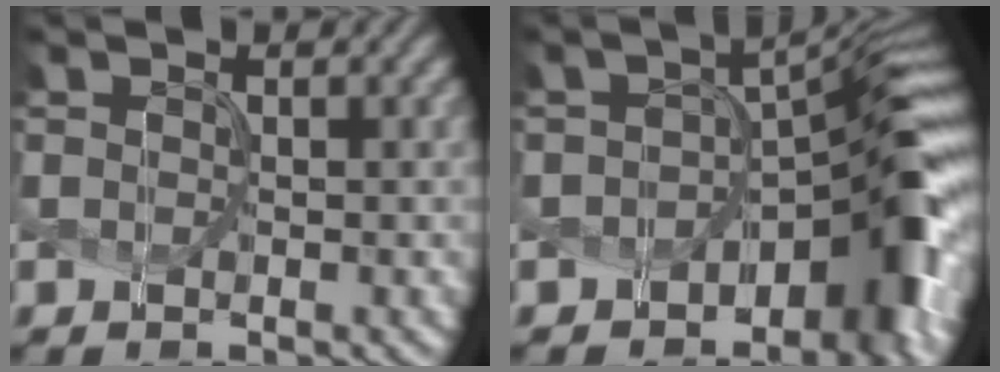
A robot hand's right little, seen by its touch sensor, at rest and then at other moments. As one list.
[{"total": 8.7, "force": [-3.1, 4.1, 7.0], "torque": [-0.074, 0.002, -0.055]}]